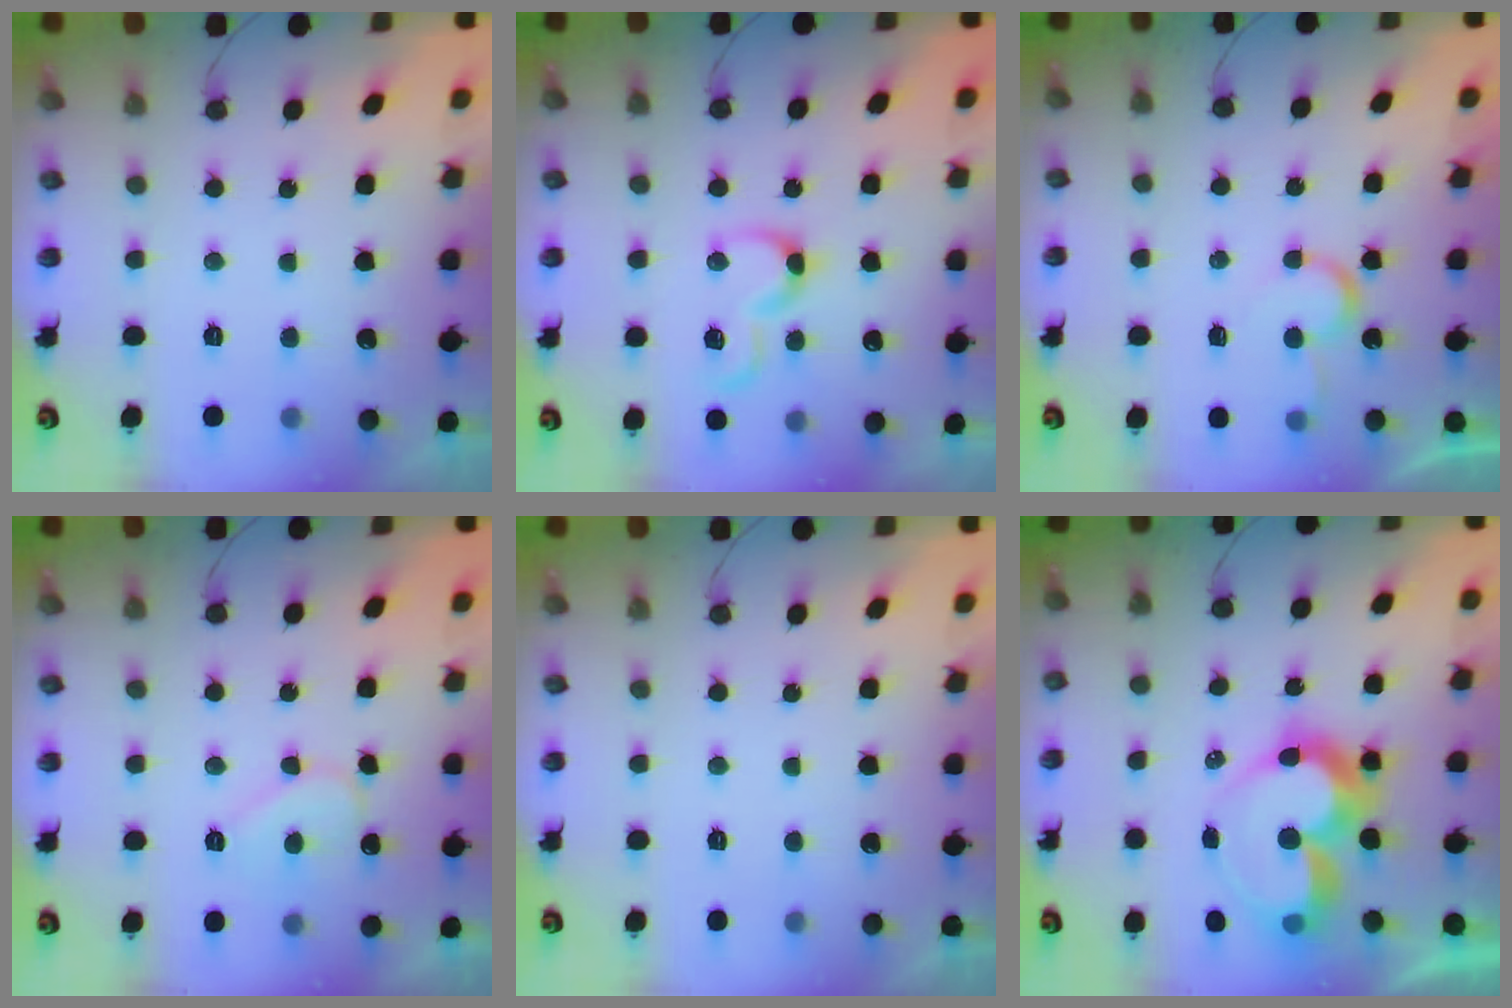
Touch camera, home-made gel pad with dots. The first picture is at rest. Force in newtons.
{"total": 7.4, "press": 7.3, "slide": 0.8}
{"total": 6.3, "press": 6.2, "slide": 0.6}
{"total": 8.1, "press": 8.1, "slide": 0.2}
{"total": 1.7, "press": 1.7, "slide": 0.0}
{"total": 12.9, "press": 12.8, "slide": 1.5}